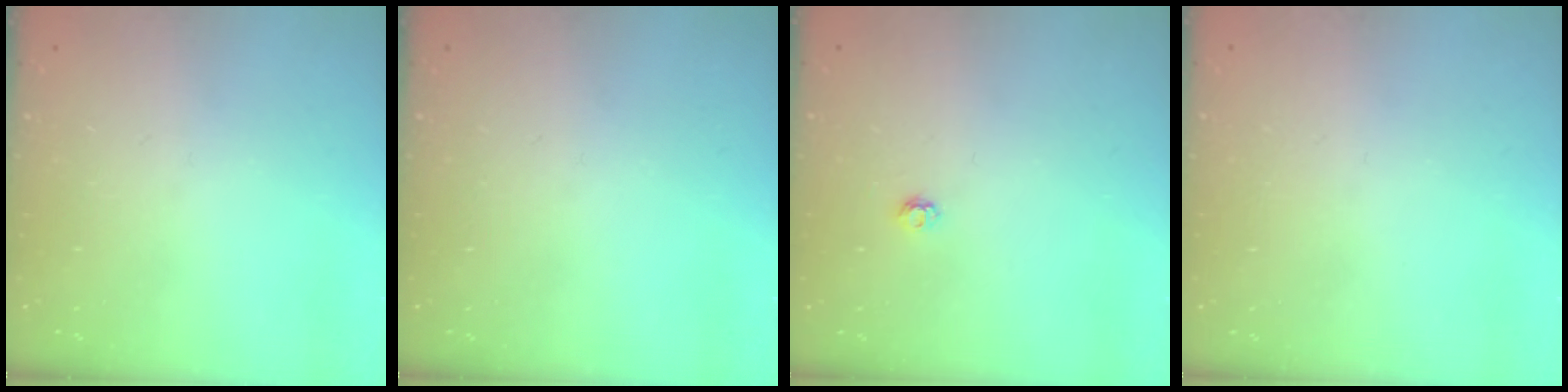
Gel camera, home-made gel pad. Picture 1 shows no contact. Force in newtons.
{"total": 0.0}
{"total": 2.9, "press": 2.9, "slide": 0.4}
{"total": 0.7, "press": 0.7, "slide": 0.3}